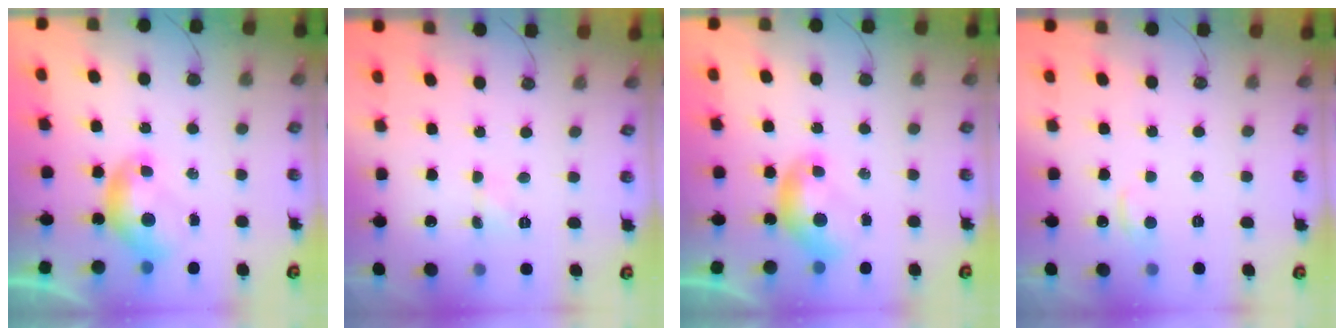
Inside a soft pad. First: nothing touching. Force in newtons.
{"total": 1.6, "press": 1.6, "slide": 0.4}
{"total": 0.0}
{"total": 0.8, "press": 0.1, "slide": 0.8}